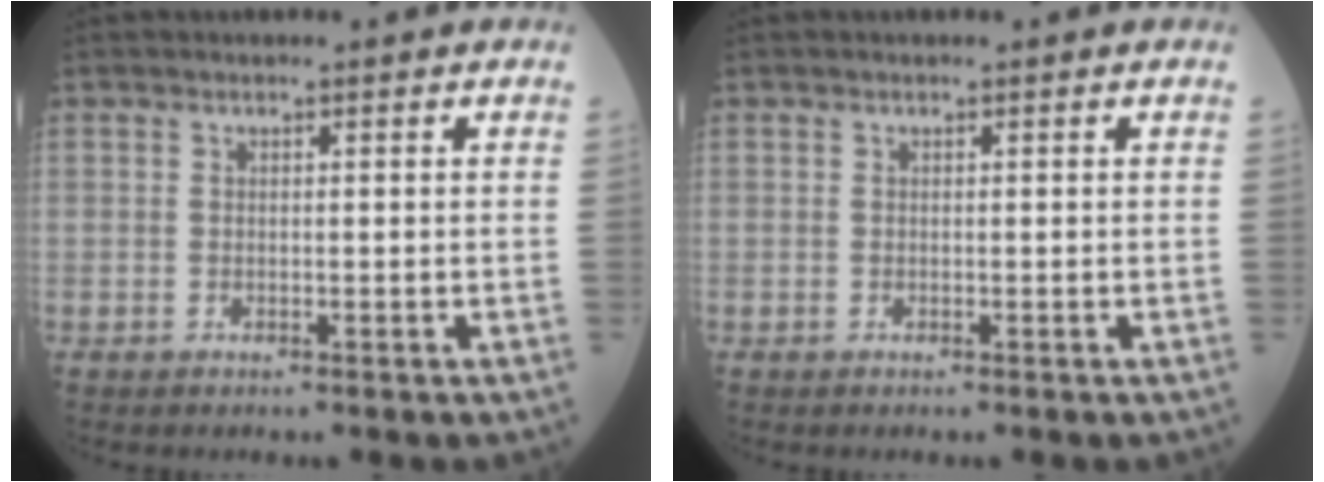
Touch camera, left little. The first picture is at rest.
{"total": 0.0}